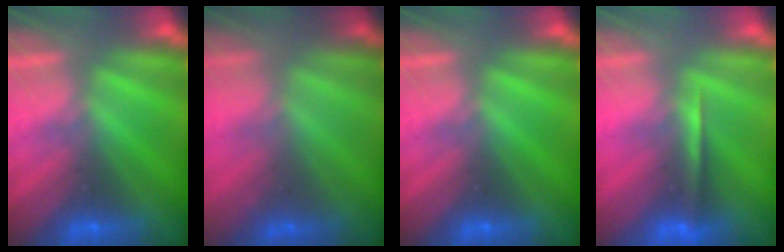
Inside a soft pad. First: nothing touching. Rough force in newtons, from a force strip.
{"total": 1.6}
{"total": 0.0}
{"total": 1.4}